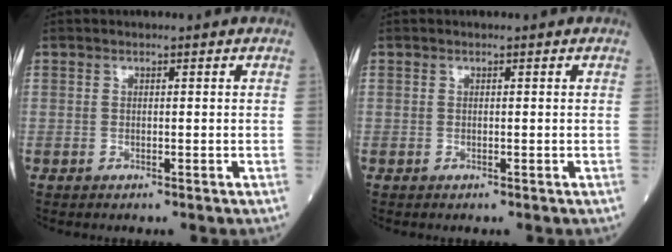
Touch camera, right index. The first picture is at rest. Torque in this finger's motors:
{"motor_torque": [0.00, 0.00, 0.00, 0.01]}